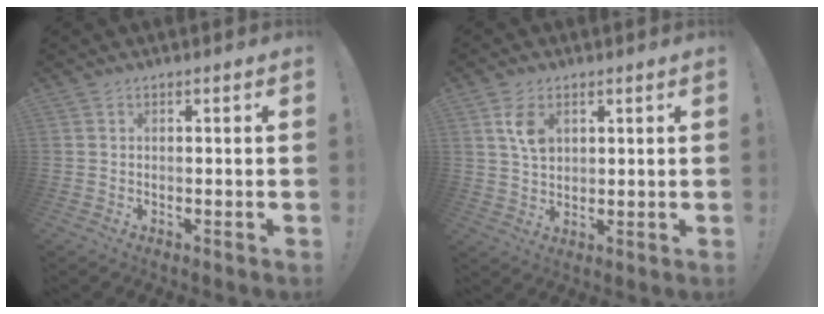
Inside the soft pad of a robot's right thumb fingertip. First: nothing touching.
{"total": 6.6, "force": [2.9, 4.1, 4.3], "torque": [-0.058, -0.013, 0.052]}